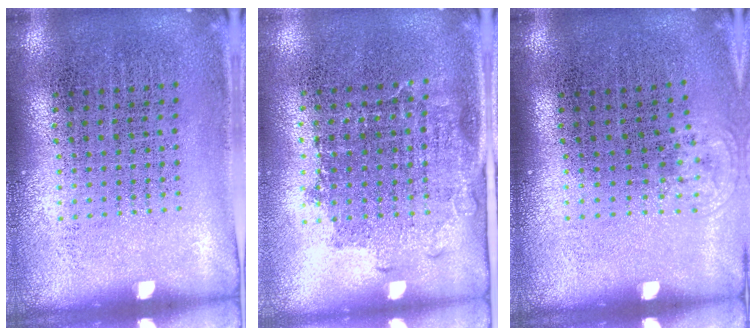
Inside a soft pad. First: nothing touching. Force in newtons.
{"total": 1.3, "press": 1.1, "slide": 0.8}
{"total": 0.6, "press": 0.5, "slide": 0.3}